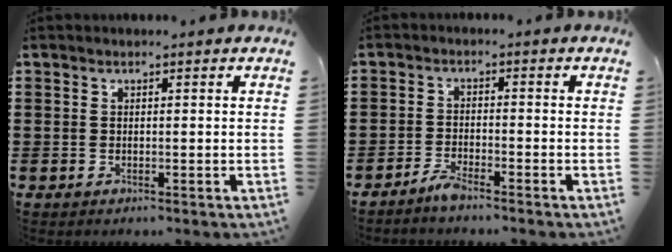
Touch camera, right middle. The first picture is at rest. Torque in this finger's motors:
{"motor_torque": [-0.45, 0.05, 0.06, -0.01]}